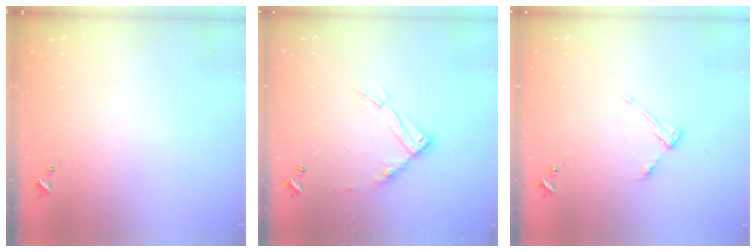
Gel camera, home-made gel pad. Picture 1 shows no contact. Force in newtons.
{"total": 12.2, "press": 12.1, "slide": 0.9}
{"total": 4.6, "press": 4.6, "slide": 0.6}